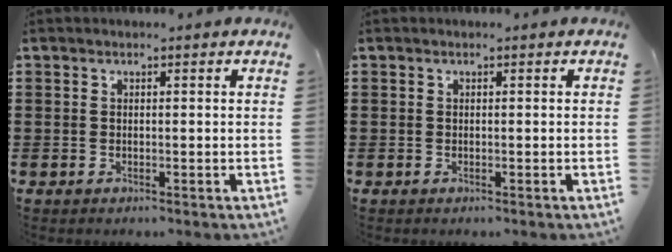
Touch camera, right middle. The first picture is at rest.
{"total": 0.0}